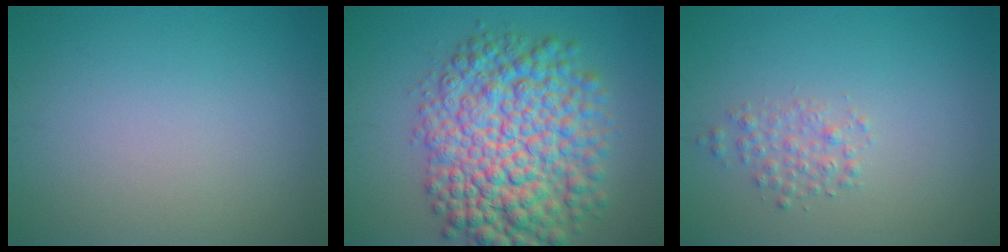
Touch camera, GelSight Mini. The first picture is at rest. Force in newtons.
{"total": 11.0, "press": 11.0, "slide": 0.2}
{"total": 1.6, "press": 1.6, "slide": 0.0}